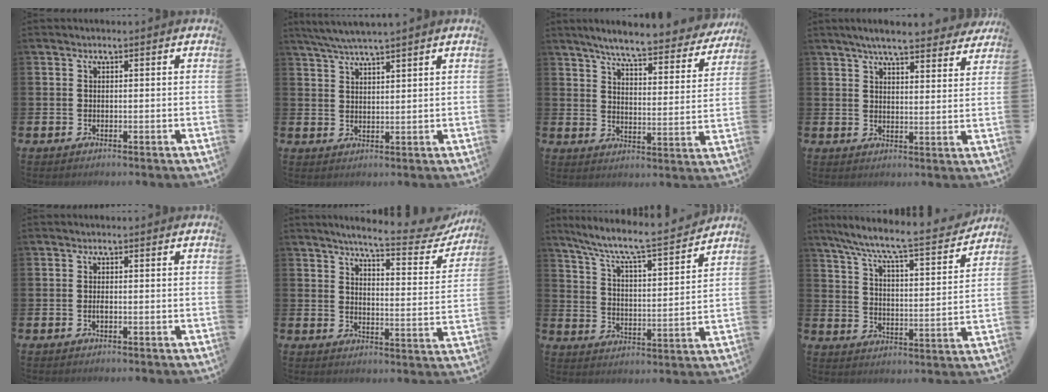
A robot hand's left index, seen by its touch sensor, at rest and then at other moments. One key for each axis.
{"total": 4.3, "fx": 4.1, "fy": -0.3, "fz": 1.4, "tx": -0.042, "ty": -0.011, "tz": 0.074}
{"total": 6.8, "fx": 6.2, "fy": 0.4, "fz": 2.6, "tx": -0.073, "ty": -0.044, "tz": 0.103}
{"total": 6.3, "fx": 5.9, "fy": 0.7, "fz": 2.1, "tx": -0.041, "ty": -0.031, "tz": 0.101}
{"total": 0.7, "fx": -0.1, "fy": 0.2, "fz": 0.6, "tx": -0.014, "ty": -0.002, "tz": -0.002}
{"total": 6.5, "fx": 5.9, "fy": 0.6, "fz": 2.5, "tx": -0.051, "ty": -0.046, "tz": 0.093}
{"total": 8.2, "fx": 7.5, "fy": 0.6, "fz": 3.2, "tx": -0.094, "ty": -0.058, "tz": 0.124}
{"total": 8.1, "fx": 7.4, "fy": 0.5, "fz": 3.2, "tx": -0.088, "ty": -0.059, "tz": 0.121}